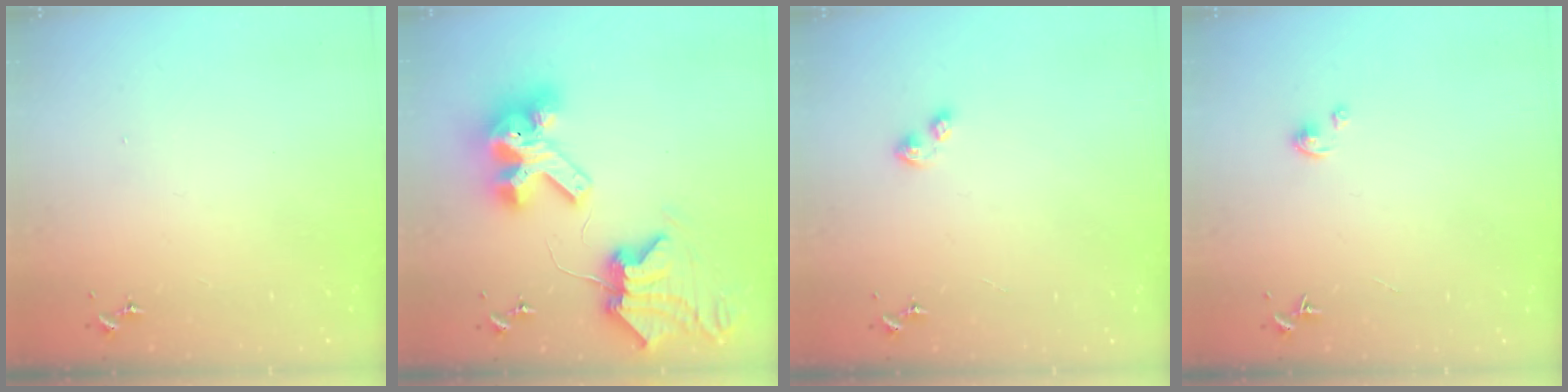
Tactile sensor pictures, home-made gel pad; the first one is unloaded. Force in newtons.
{"total": 14.4, "press": 14.3, "slide": 1.9}
{"total": 3.7, "press": 3.7, "slide": 0.4}
{"total": 2.4, "press": 2.4, "slide": 0.3}